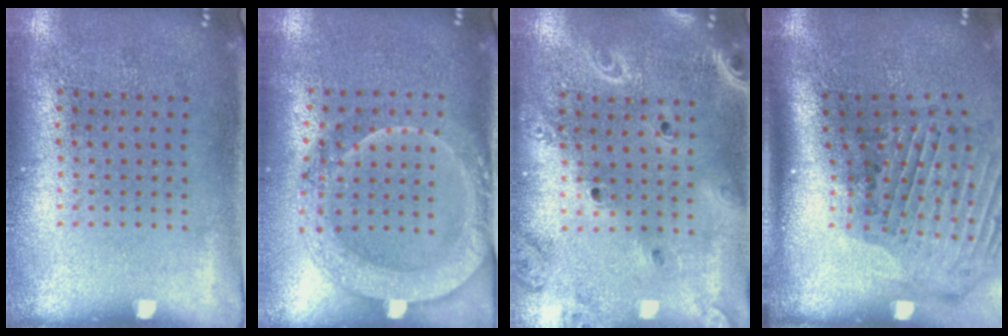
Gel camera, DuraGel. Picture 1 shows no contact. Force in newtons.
{"total": 2.0, "press": 1.9, "slide": 0.6}
{"total": 2.0, "press": 1.9, "slide": 0.7}
{"total": 2.4, "press": 1.8, "slide": 1.6}